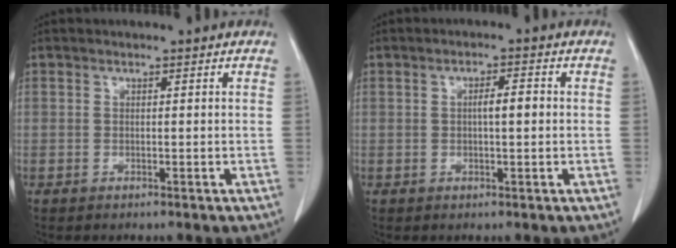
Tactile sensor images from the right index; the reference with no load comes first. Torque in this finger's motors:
{"motor_torque": [0.49, -0.13, 0.24, 0.06]}